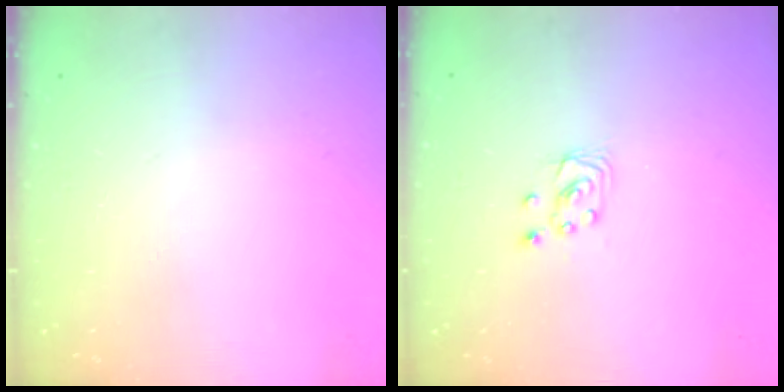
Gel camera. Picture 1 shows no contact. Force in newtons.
{"total": 2.7, "press": 2.7, "slide": 0.2}